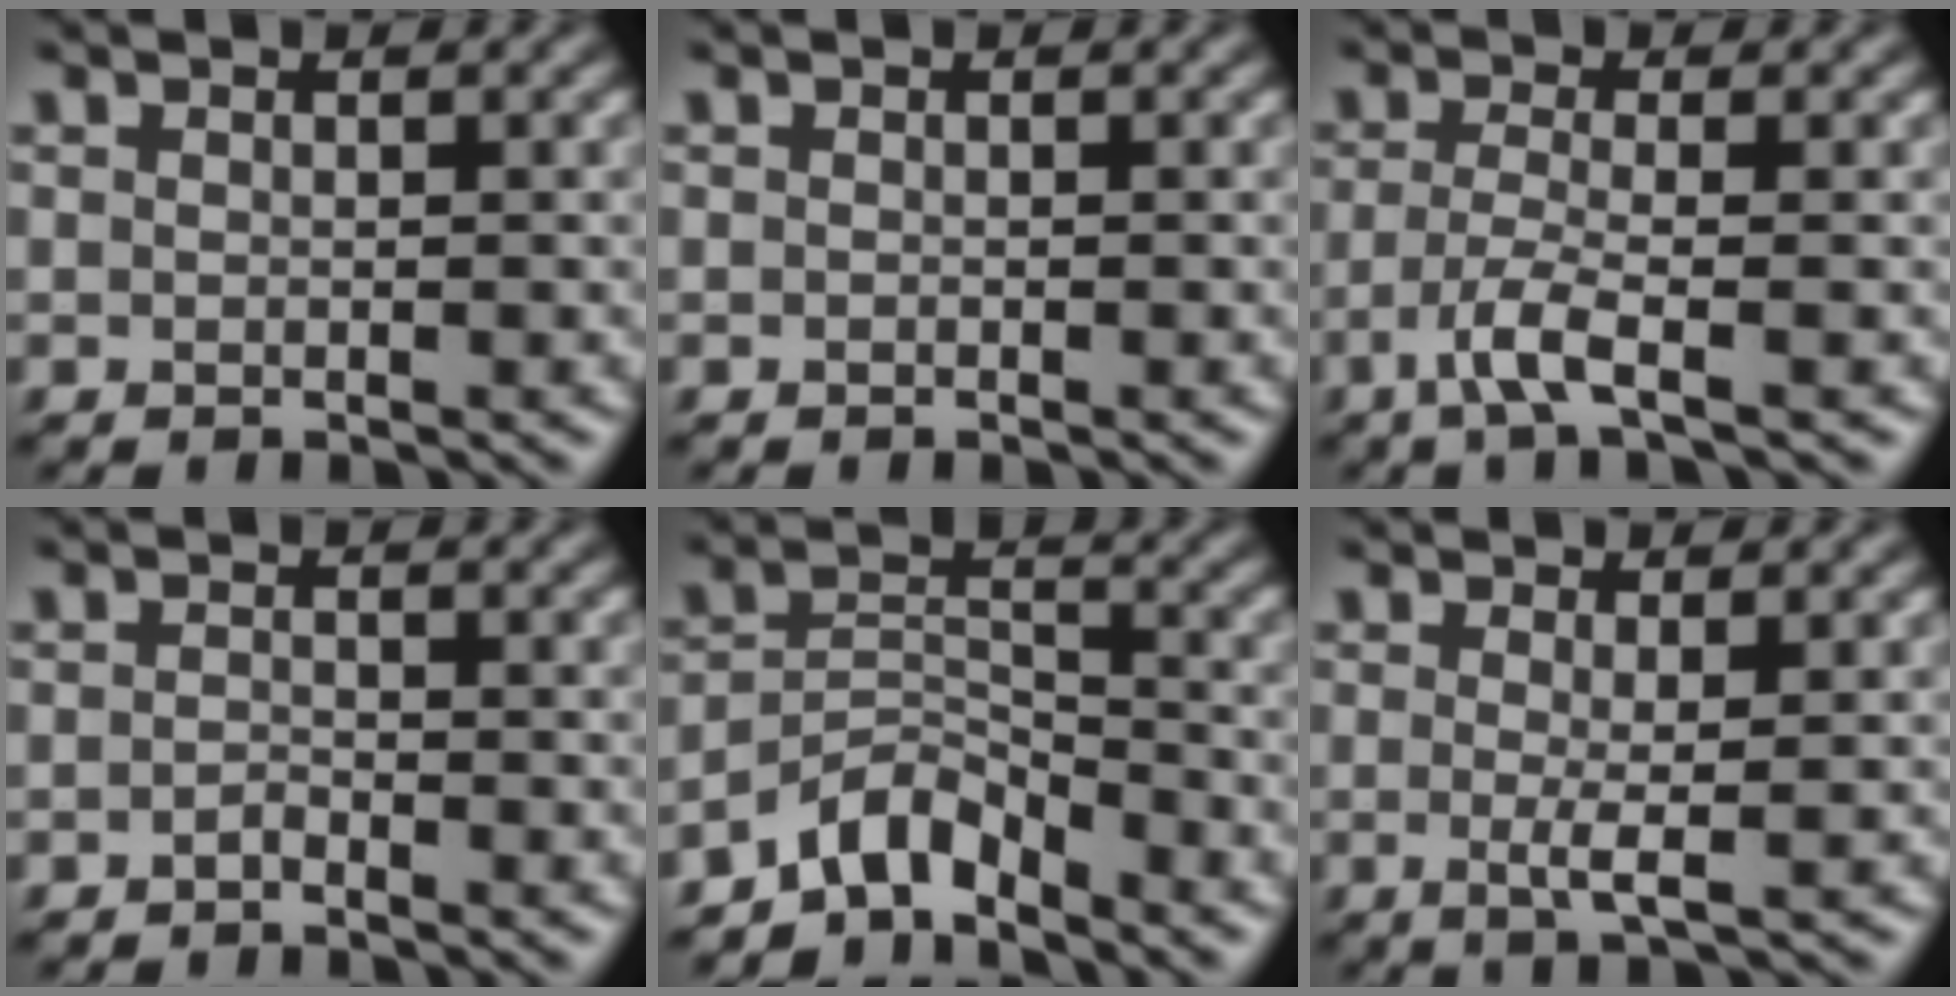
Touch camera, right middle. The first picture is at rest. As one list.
[{"total": 0.0}, {"total": 3.1, "force": [-1.5, 0.5, 2.7], "torque": [-0.057, -0.003, -0.039]}, {"total": 0.8, "force": [-0.7, 0.2, 0.3], "torque": [-0.006, 0.002, -0.014]}, {"total": 4.1, "force": [-3.6, 1.4, 1.5], "torque": [-0.022, 0.008, -0.077]}, {"total": 2.0, "force": [-0.1, 0.2, 2.0], "torque": [-0.041, -0.008, -0.003]}]